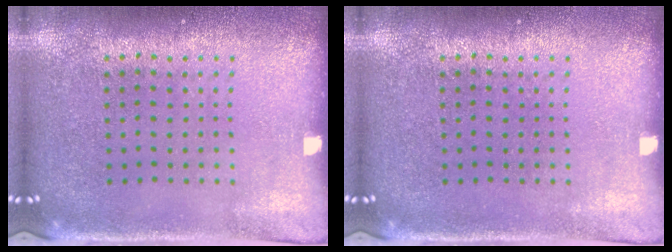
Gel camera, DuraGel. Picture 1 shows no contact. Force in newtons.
{"total": 0.0}